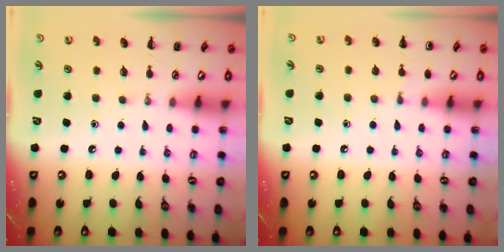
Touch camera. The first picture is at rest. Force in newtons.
{"total": 4.7, "press": 4.5, "slide": 1.5}